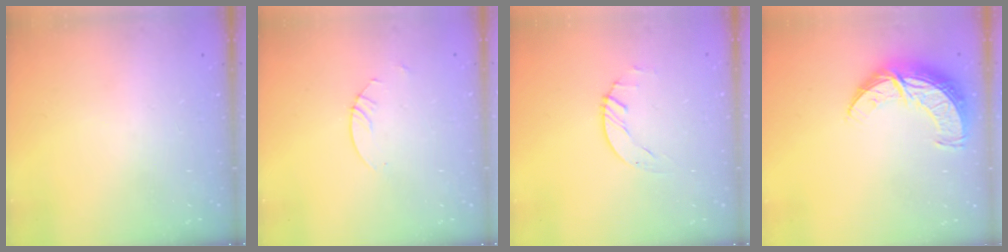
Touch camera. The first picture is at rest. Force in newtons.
{"total": 2.7, "press": 2.7, "slide": 0.2}
{"total": 0.8, "press": 0.8, "slide": 0.2}
{"total": 10.6, "press": 10.6, "slide": 0.9}